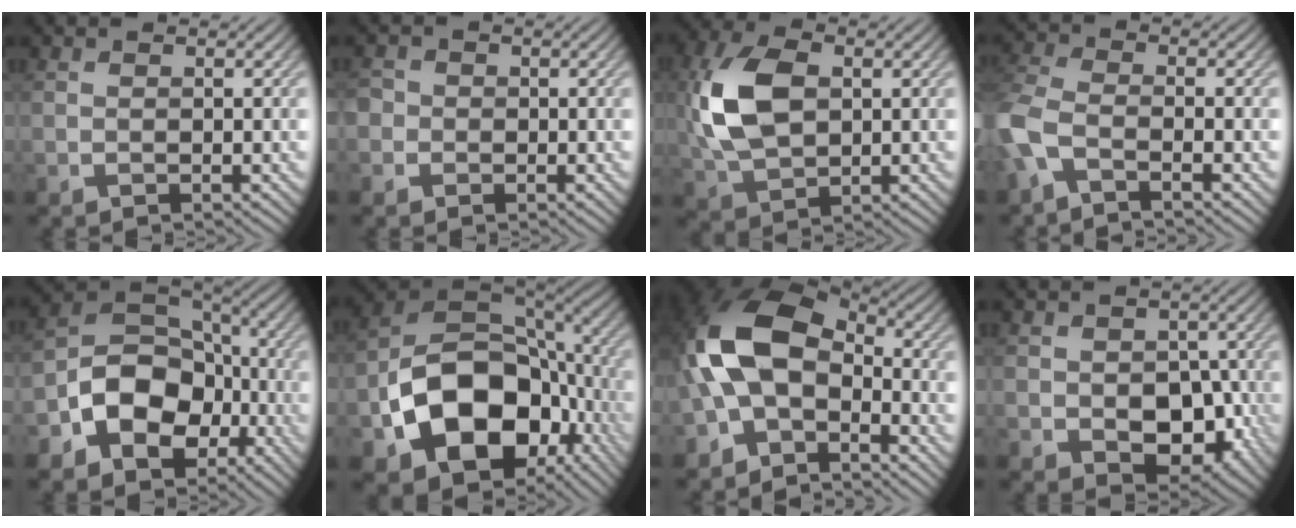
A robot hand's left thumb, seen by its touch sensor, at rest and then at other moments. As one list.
[{"total": 2.4, "force": [-0.3, 2.4, 0.4], "torque": [-0.005, 0.006, -0.026]}, {"total": 10.5, "force": [1.3, 6.5, 8.2], "torque": [-0.205, 0.009, 0.020]}, {"total": 6.0, "force": [-3.1, 2.4, 4.4], "torque": [-0.116, -0.008, -0.082]}, {"total": 11.1, "force": [-4.0, 8.0, 6.6], "torque": [-0.127, -0.006, -0.089]}, {"total": 17.7, "force": [-5.2, 12.4, 11.6], "torque": [-0.222, -0.035, -0.085]}, {"total": 12.1, "force": [-2.5, 7.4, 9.3], "torque": [-0.202, 0.012, -0.067]}, {"total": 7.3, "force": [-1.7, 5.2, 4.8], "torque": [-0.076, -0.021, -0.022]}]